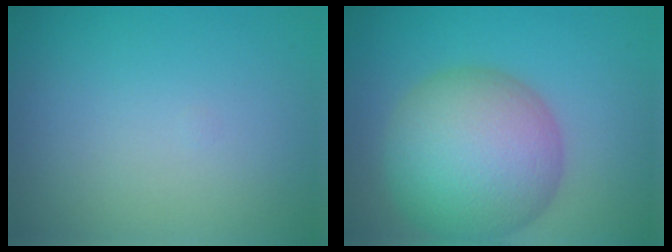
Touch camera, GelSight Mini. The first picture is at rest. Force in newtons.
{"total": 11.2, "press": 11.2, "slide": 0.3}